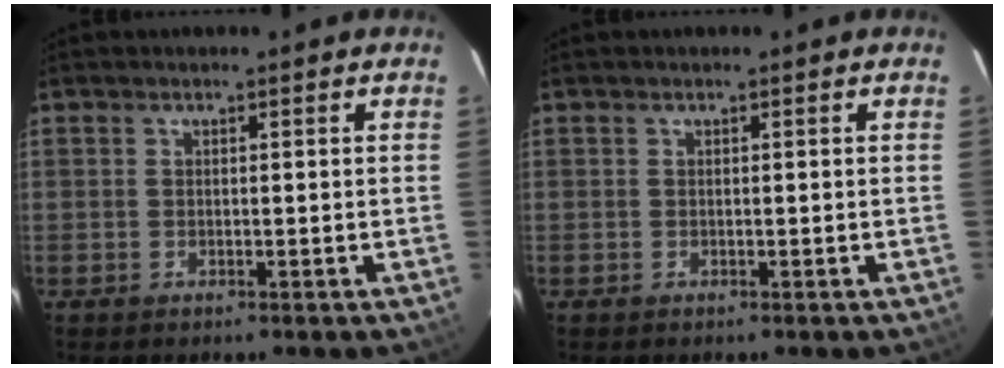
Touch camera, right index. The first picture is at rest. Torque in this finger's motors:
{"motor_torque": [0.00, 0.00, 0.00, 0.00]}